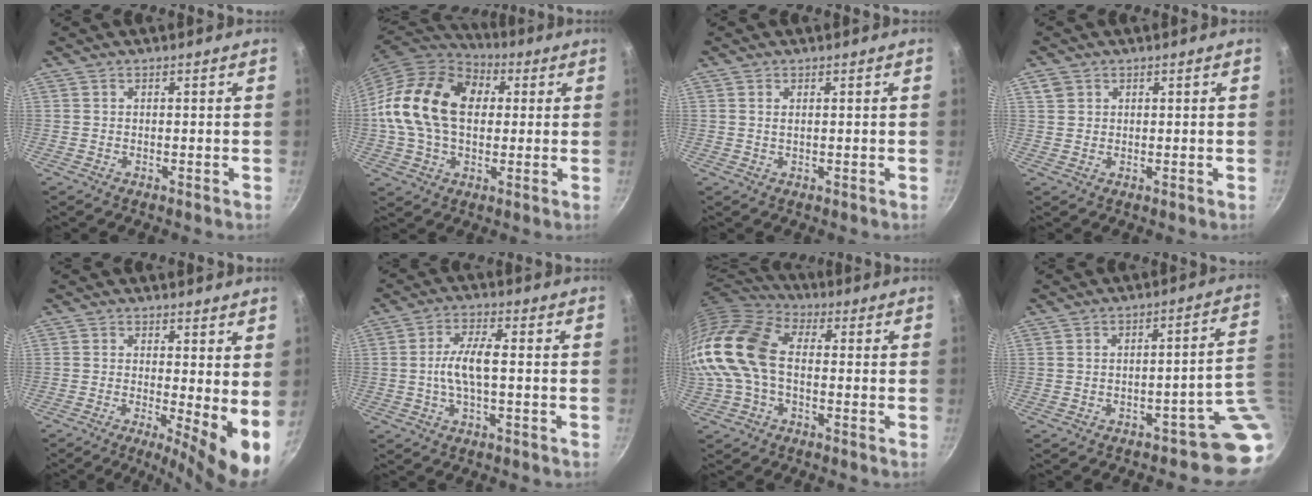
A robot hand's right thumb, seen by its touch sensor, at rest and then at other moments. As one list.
[{"total": 20.0, "force": [2.5, 14.0, 14.1], "torque": [-0.235, 0.024, 0.031]}, {"total": 1.0, "force": [0.4, 0.5, 0.9], "torque": [-0.016, 0.000, 0.006]}, {"total": 2.7, "force": [1.1, 2.2, 1.0], "torque": [-0.010, 0.004, 0.022]}, {"total": 8.6, "force": [-0.5, 2.0, 8.4], "torque": [-0.115, -0.017, -0.008]}, {"total": 6.7, "force": [-0.5, 2.2, 6.3], "torque": [-0.127, 0.020, -0.015]}, {"total": 16.8, "force": [-0.4, 10.7, 13.0], "torque": [-0.266, 0.028, -0.024]}, {"total": 7.1, "force": [-2.4, 3.0, 6.0], "torque": [-0.018, 0.032, -0.031]}]